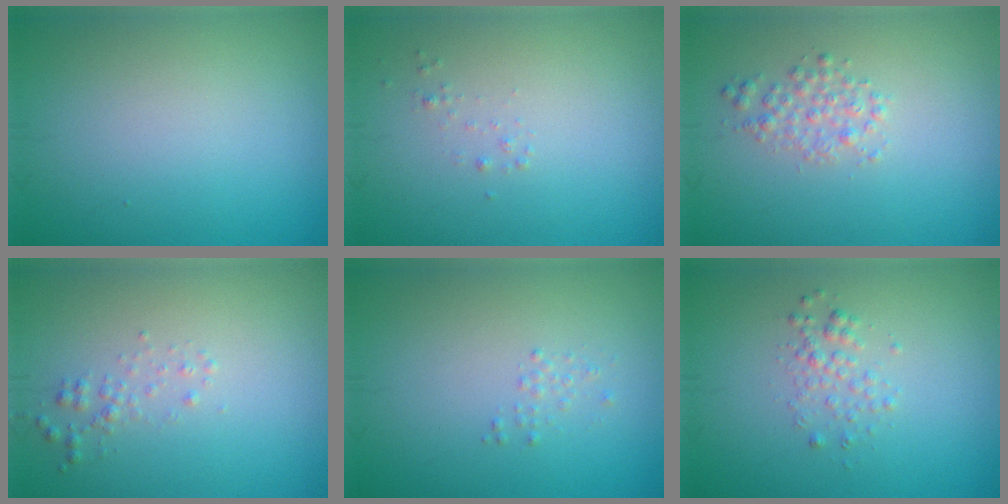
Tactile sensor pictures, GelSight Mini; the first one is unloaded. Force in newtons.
{"total": 0.5, "press": 0.5, "slide": 0.0}
{"total": 1.8, "press": 1.8, "slide": 0.1}
{"total": 1.1, "press": 1.1, "slide": 0.0}
{"total": 0.6, "press": 0.6, "slide": 0.1}
{"total": 1.5, "press": 1.5, "slide": 0.1}